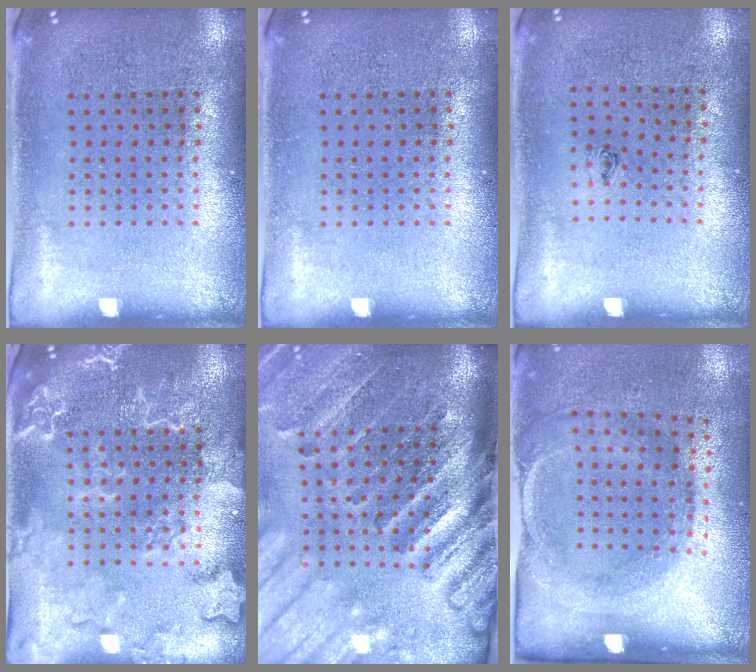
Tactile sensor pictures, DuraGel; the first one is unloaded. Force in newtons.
{"total": 0.0}
{"total": 0.5, "press": 0.1, "slide": 0.5}
{"total": 2.5, "press": 2.4, "slide": 0.4}
{"total": 4.4, "press": 3.3, "slide": 2.9}
{"total": 1.8, "press": 1.2, "slide": 1.4}